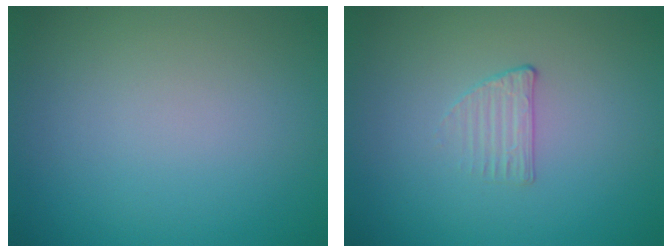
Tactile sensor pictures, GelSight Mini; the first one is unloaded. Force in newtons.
{"total": 1.2, "press": 0.6, "slide": 1.0}